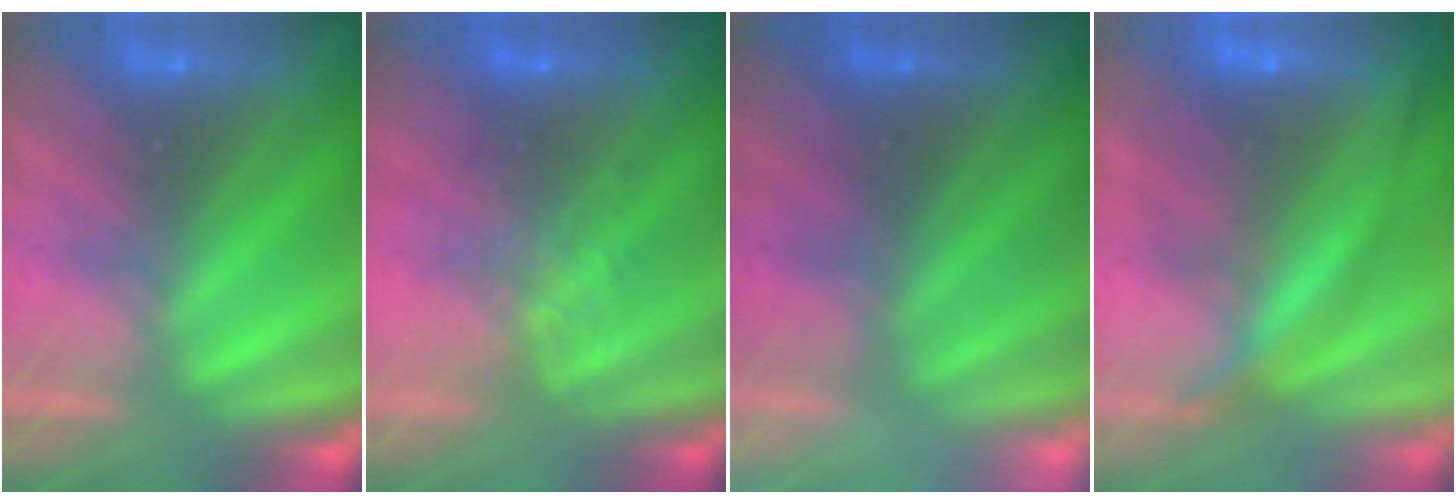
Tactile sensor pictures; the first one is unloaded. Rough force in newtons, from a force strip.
{"total": 3.9}
{"total": 2.6}
{"total": 7.6}